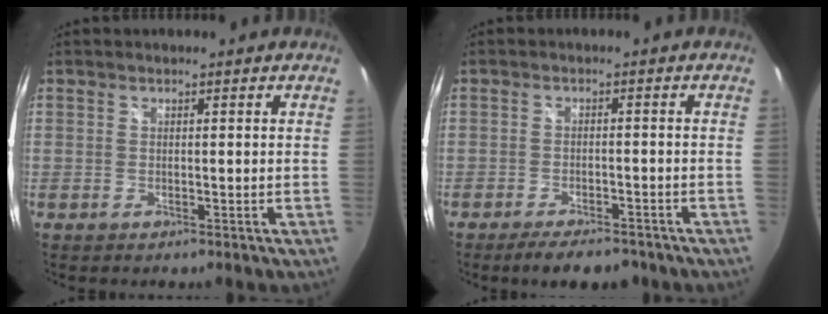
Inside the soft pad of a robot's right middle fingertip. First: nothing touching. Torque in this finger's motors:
{"motor_torque": [1.16, -0.97, 0.18, 0.08]}